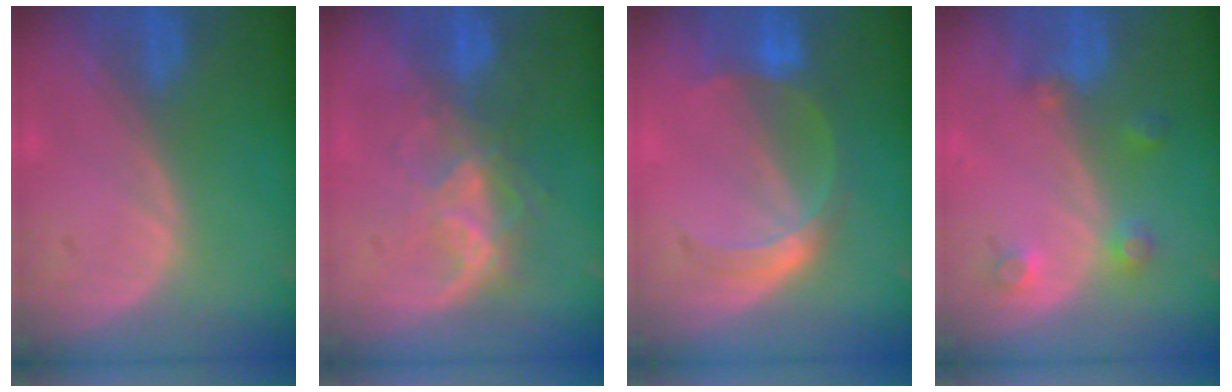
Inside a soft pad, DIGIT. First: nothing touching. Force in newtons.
{"total": 6.8, "press": 6.2, "slide": 2.8}
{"total": 5.8, "press": 5.3, "slide": 2.3}
{"total": 3.5, "press": 3.3, "slide": 1.3}